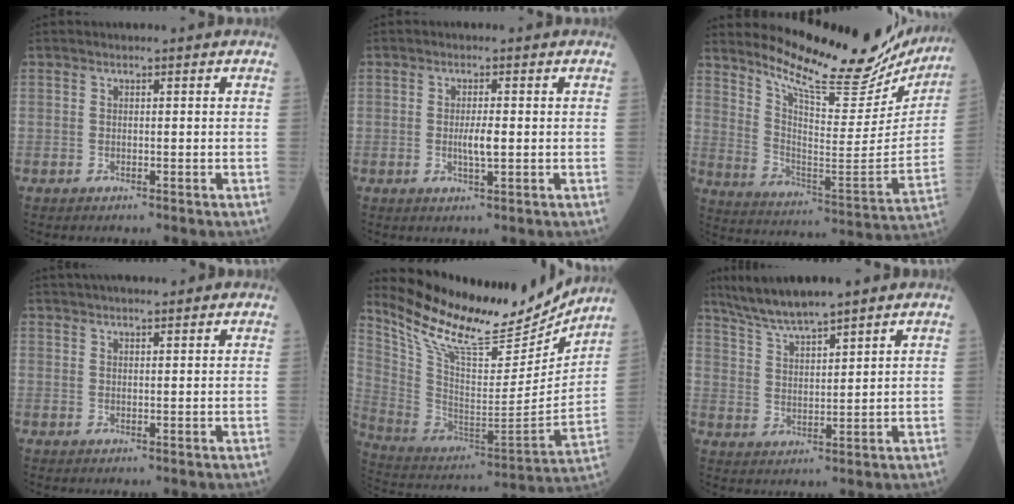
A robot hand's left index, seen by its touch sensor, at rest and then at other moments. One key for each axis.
{"total": 2.7, "fx": -0.2, "fy": 0.4, "fz": 2.7, "tx": -0.053, "ty": -0.003, "tz": -0.002}
{"total": 22.5, "fx": 20.3, "fy": 4.1, "fz": 8.8, "tx": -0.141, "ty": -0.067, "tz": 0.286}
{"total": 8.0, "fx": 6.7, "fy": 1.5, "fz": 4.1, "tx": -0.061, "ty": 0.033, "tz": 0.097}
{"total": 22.7, "fx": 19.8, "fy": 5.1, "fz": 9.8, "tx": -0.187, "ty": -0.034, "tz": 0.326}
{"total": 8.2, "fx": 7.2, "fy": 0.2, "fz": 4.1, "tx": -0.086, "ty": 0.015, "tz": 0.140}